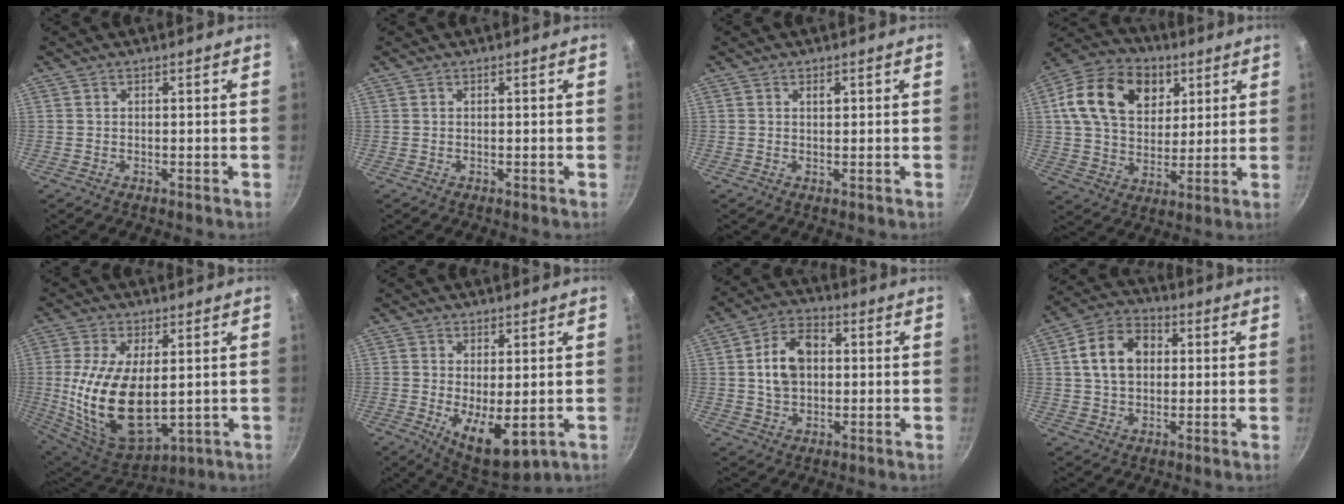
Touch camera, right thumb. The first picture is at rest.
{"total": 0.0}
{"total": 1.2, "force": [0.5, 0.6, 0.9], "torque": [-0.007, -0.001, 0.007]}
{"total": 19.0, "force": [6.6, 13.6, 11.5], "torque": [-0.178, -0.003, 0.104]}
{"total": 18.7, "force": [0.2, 10.0, 15.8], "torque": [-0.298, -0.017, 0.023]}
{"total": 9.7, "force": [-1.3, 4.4, 8.6], "torque": [-0.121, -0.019, -0.005]}
{"total": 10.3, "force": [1.1, 7.1, 7.3], "torque": [-0.107, 0.018, 0.014]}
{"total": 10.8, "force": [1.9, 7.9, 7.1], "torque": [-0.102, 0.019, 0.021]}